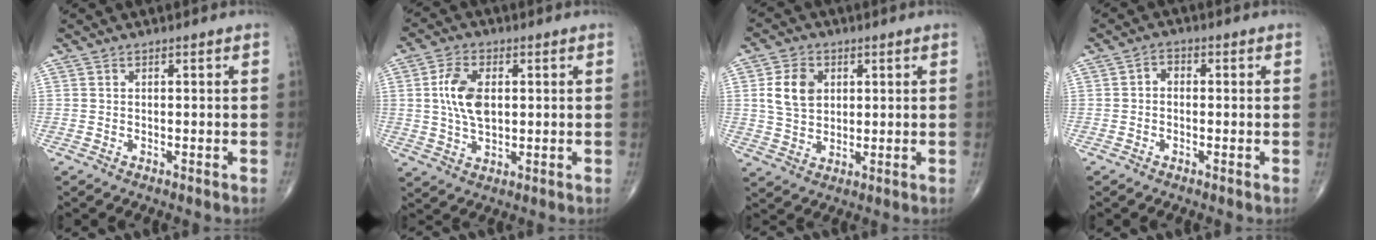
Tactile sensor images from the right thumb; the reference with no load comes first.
{"total": 8.9, "force": [1.3, 5.2, 7.1], "torque": [-0.135, -0.002, 0.027]}
{"total": 7.9, "force": [1.9, 5.9, 4.9], "torque": [-0.075, -0.004, 0.037]}
{"total": 2.3, "force": [-0.1, 1.8, 1.5], "torque": [-0.013, 0.013, -0.012]}